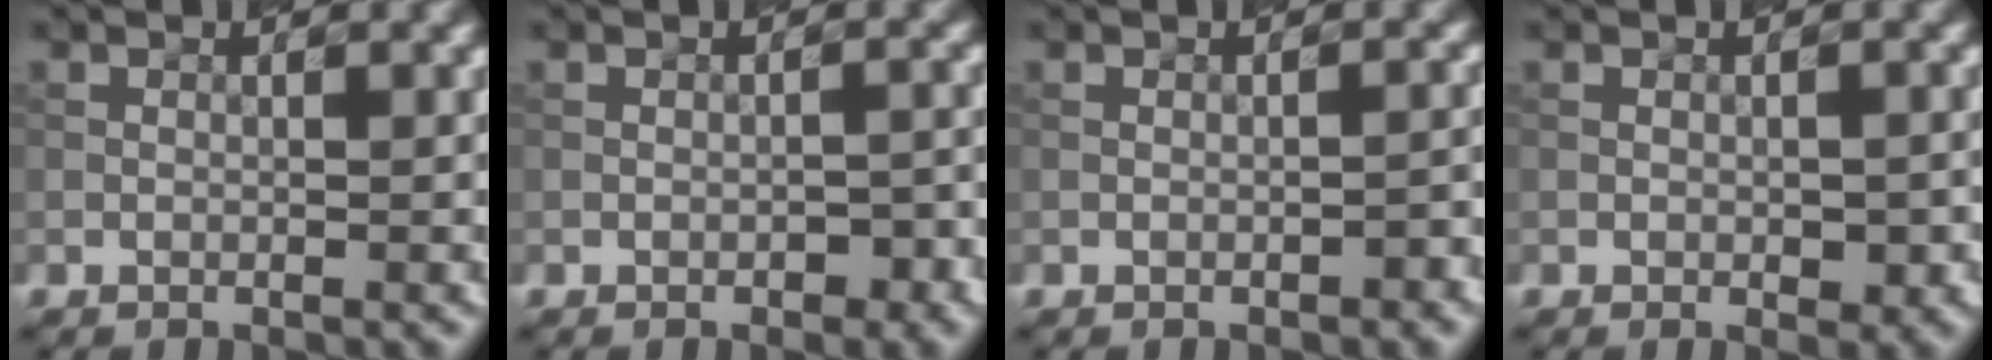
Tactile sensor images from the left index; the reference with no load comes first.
{"total": 1.9, "force": [-1.0, 0.8, 1.4], "torque": [-0.019, 0.006, -0.014]}
{"total": 1.6, "force": [-0.9, 0.4, 1.2], "torque": [-0.020, 0.007, -0.011]}
{"total": 2.2, "force": [-0.8, 1.0, 1.9], "torque": [-0.026, 0.002, -0.010]}